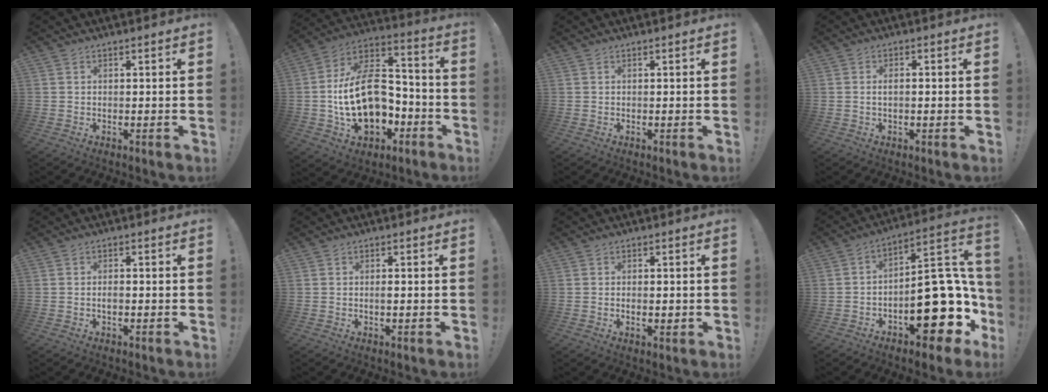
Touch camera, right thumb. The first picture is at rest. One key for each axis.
{"total": 21.5, "fx": -3.2, "fy": 14.5, "fz": 15.6, "tx": -0.272, "ty": 0.021, "tz": -0.044}
{"total": 0.0}
{"total": 2.2, "fx": -0.3, "fy": 0.7, "fz": 2.1, "tx": -0.041, "ty": 0.007, "tz": -0.005}
{"total": 1.7, "fx": -0.7, "fy": 0.7, "fz": 1.4, "tx": -0.021, "ty": 0.002, "tz": -0.014}
{"total": 1.2, "fx": -0.3, "fy": 0.2, "fz": 1.1, "tx": -0.018, "ty": 0.001, "tz": -0.007}
{"total": 2.2, "fx": -0.3, "fy": 1.1, "fz": 1.9, "tx": -0.016, "ty": -0.002, "tz": -0.006}
{"total": 22.5, "fx": -6.1, "fy": 11.1, "fz": 18.6, "tx": -0.235, "ty": 0.044, "tz": -0.077}